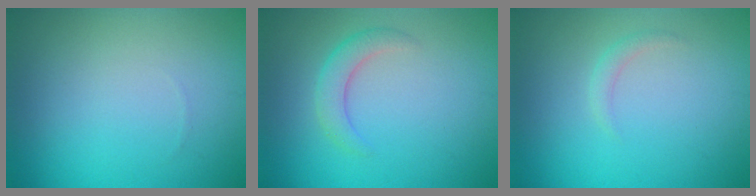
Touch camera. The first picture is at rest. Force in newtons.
{"total": 2.4, "press": 2.4, "slide": 0.2}
{"total": 1.0, "press": 1.0, "slide": 0.0}